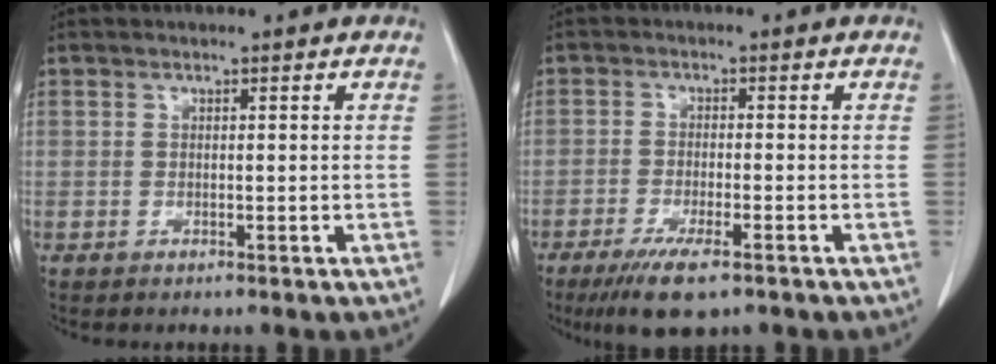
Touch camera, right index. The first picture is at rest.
{"total": 7.5, "force": [-4.9, 1.2, 5.5], "torque": [-0.096, -0.018, -0.074]}